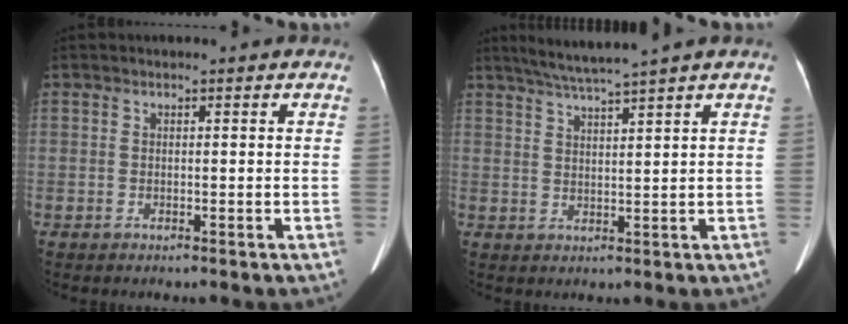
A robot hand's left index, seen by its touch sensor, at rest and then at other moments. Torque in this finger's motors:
{"motor_torque": [0.87, -1.27, 0.11, 0.00]}